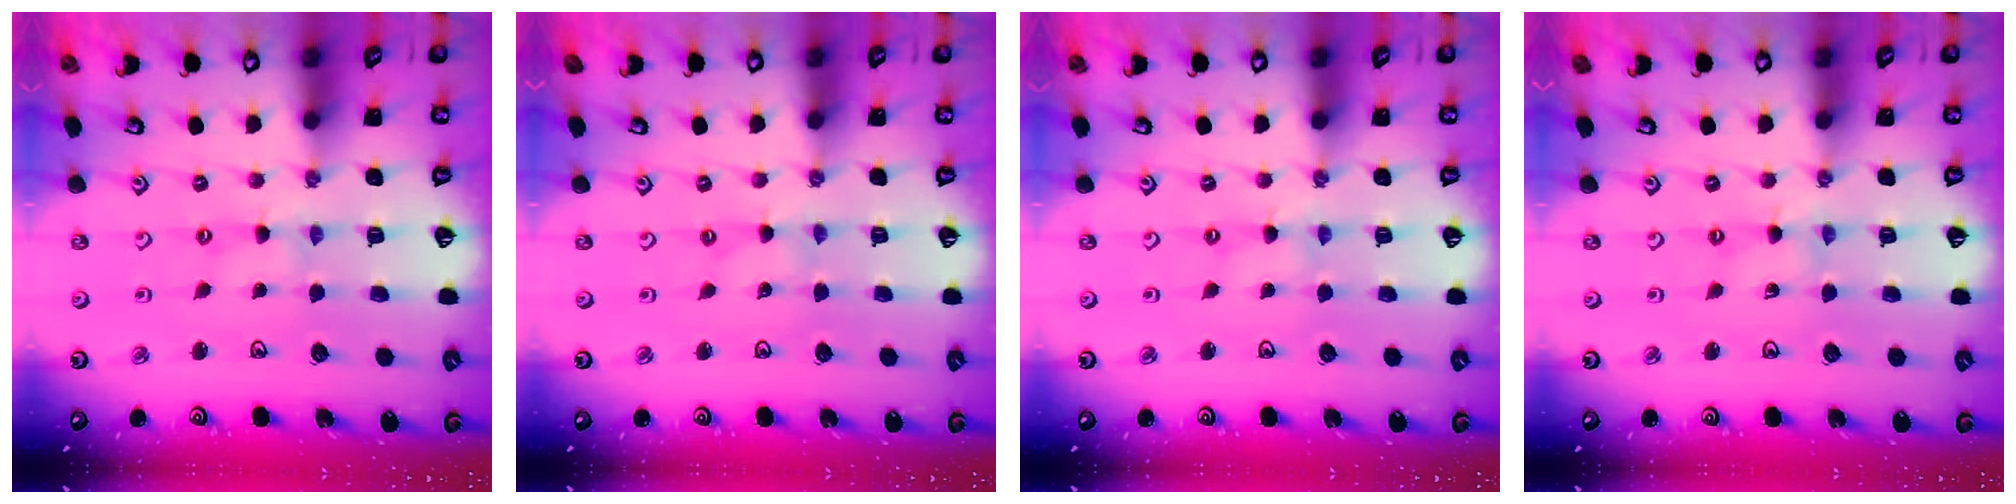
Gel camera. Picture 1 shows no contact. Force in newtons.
{"total": 0.0}
{"total": 0.0}
{"total": 0.8, "press": 0.8, "slide": 0.1}